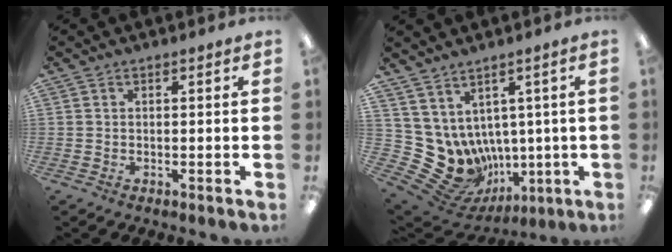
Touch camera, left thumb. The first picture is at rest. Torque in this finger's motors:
{"motor_torque": [-0.07, 0.25, 0.65, -0.73, 0.01]}